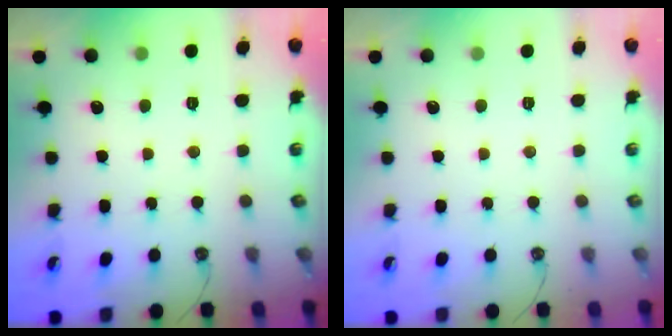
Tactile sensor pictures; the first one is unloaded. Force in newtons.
{"total": 0.0}